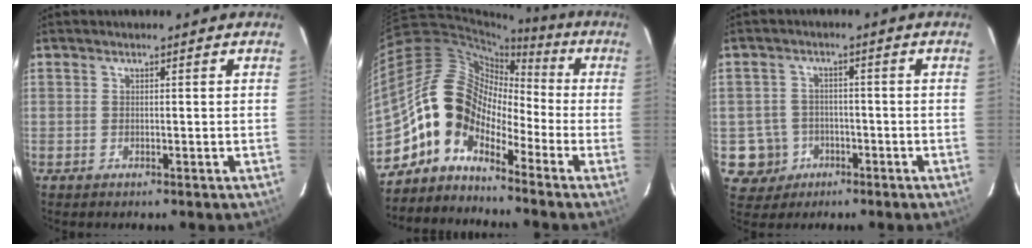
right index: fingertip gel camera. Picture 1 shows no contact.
{"total": 10.6, "force": [-5.6, 7.2, 5.3], "torque": [-0.086, 0.034, -0.130]}
{"total": 6.3, "force": [-2.2, 5.9, 0.5], "torque": [-0.028, 0.023, -0.029]}